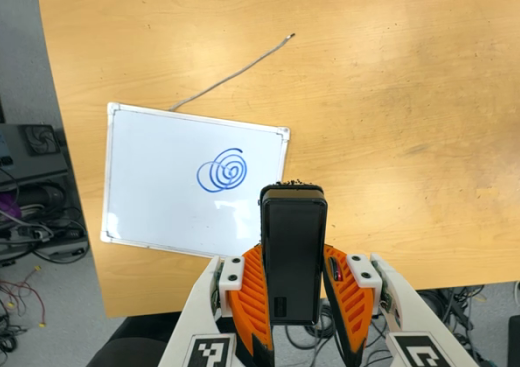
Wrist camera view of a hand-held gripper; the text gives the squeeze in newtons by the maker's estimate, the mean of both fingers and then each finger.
{"total": 5.4, "left": 3.6, "right": 7.2}